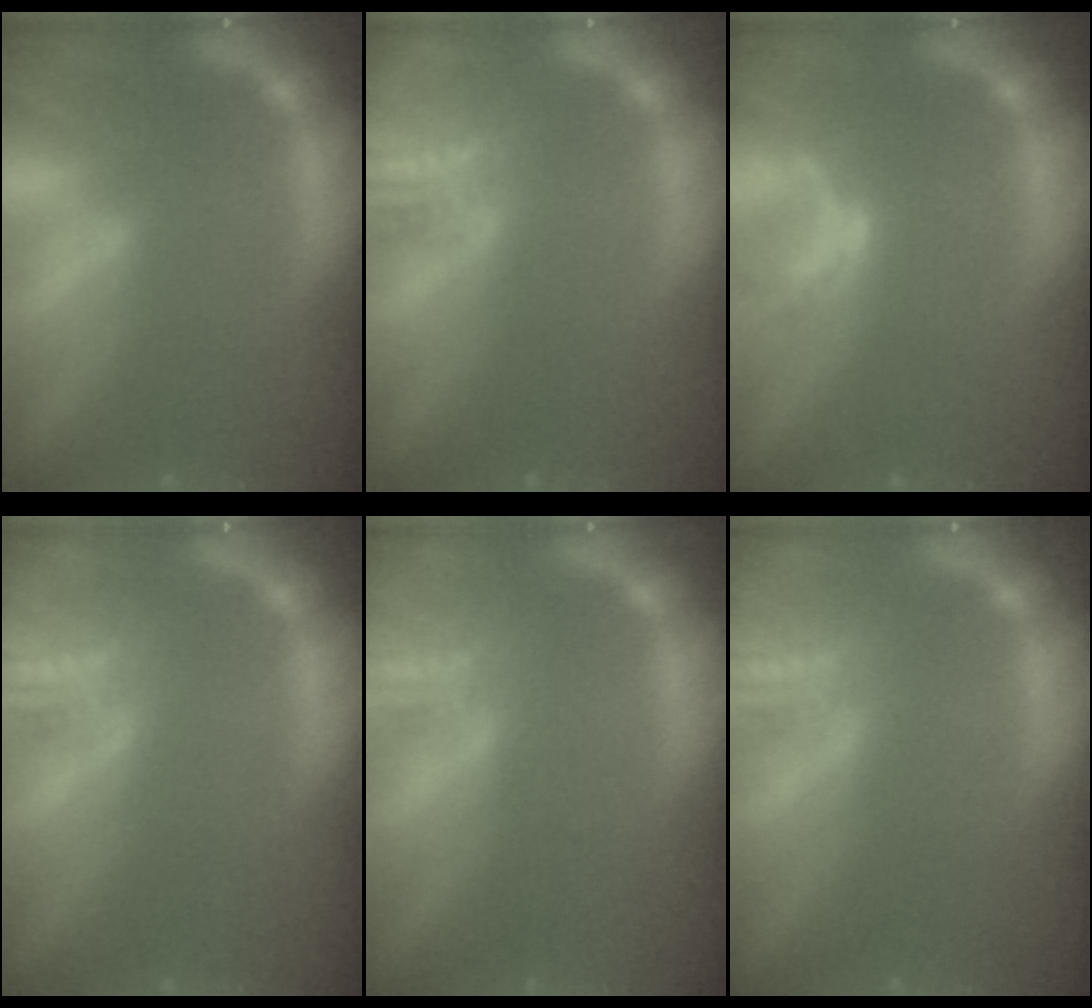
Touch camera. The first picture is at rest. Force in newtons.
{"total": 5.5}
{"total": 1.5}
{"total": 4.5}
{"total": 3.4}
{"total": 3.9}